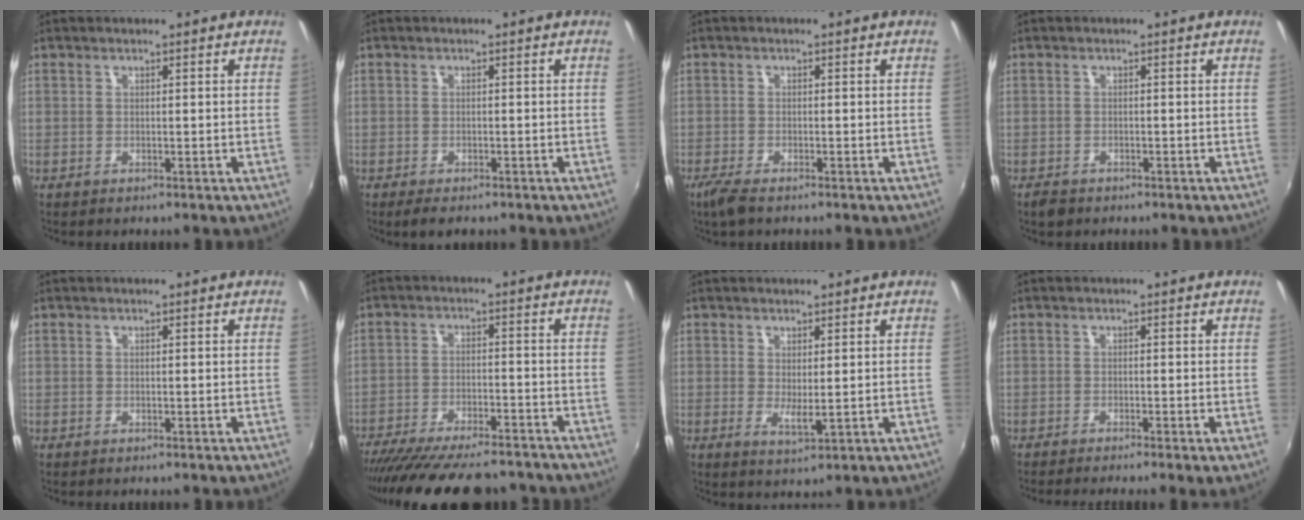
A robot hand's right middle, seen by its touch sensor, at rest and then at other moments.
{"total": 3.0, "force": [-2.2, 1.4, 1.5], "torque": [-0.035, -0.011, -0.037]}
{"total": 3.3, "force": [-2.4, 0.7, 2.2], "torque": [-0.054, -0.010, -0.046]}
{"total": 2.1, "force": [-1.6, 1.1, 0.8], "torque": [-0.022, -0.003, -0.028]}
{"total": 0.0}
{"total": 21.2, "force": [-18.3, 5.0, 9.5], "torque": [-0.187, -0.033, -0.265]}
{"total": 2.6, "force": [0.3, 0.7, 2.5], "torque": [-0.043, -0.009, 0.007]}
{"total": 2.4, "force": [-1.6, -0.5, 1.8], "torque": [-0.036, -0.009, -0.030]}